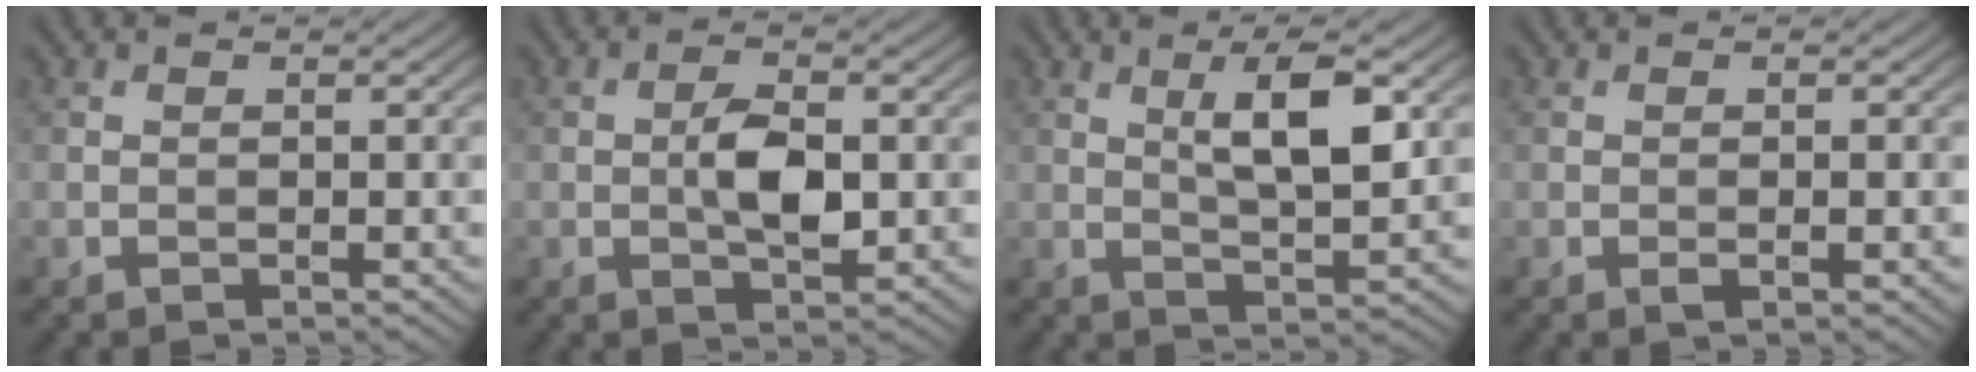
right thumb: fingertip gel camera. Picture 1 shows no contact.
{"total": 4.7, "force": [-0.3, 2.0, 4.3], "torque": [-0.080, 0.003, -0.006]}
{"total": 7.1, "force": [2.2, 1.9, 6.4], "torque": [-0.109, 0.000, 0.042]}
{"total": 1.4, "force": [-0.4, 0.2, 1.3], "torque": [-0.023, -0.002, -0.007]}